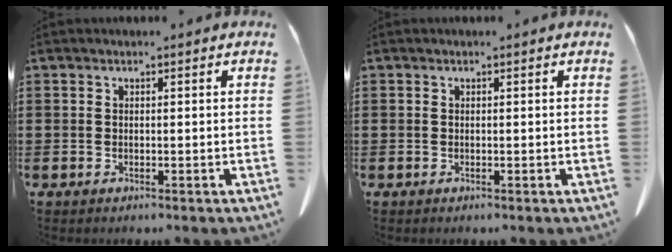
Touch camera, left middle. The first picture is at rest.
{"total": 0.0}